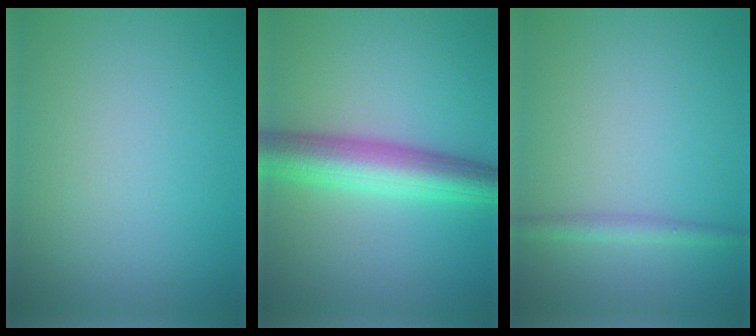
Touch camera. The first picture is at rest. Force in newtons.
{"total": 6.5, "press": 6.5, "slide": 0.2}
{"total": 1.6, "press": 1.6, "slide": 0.1}